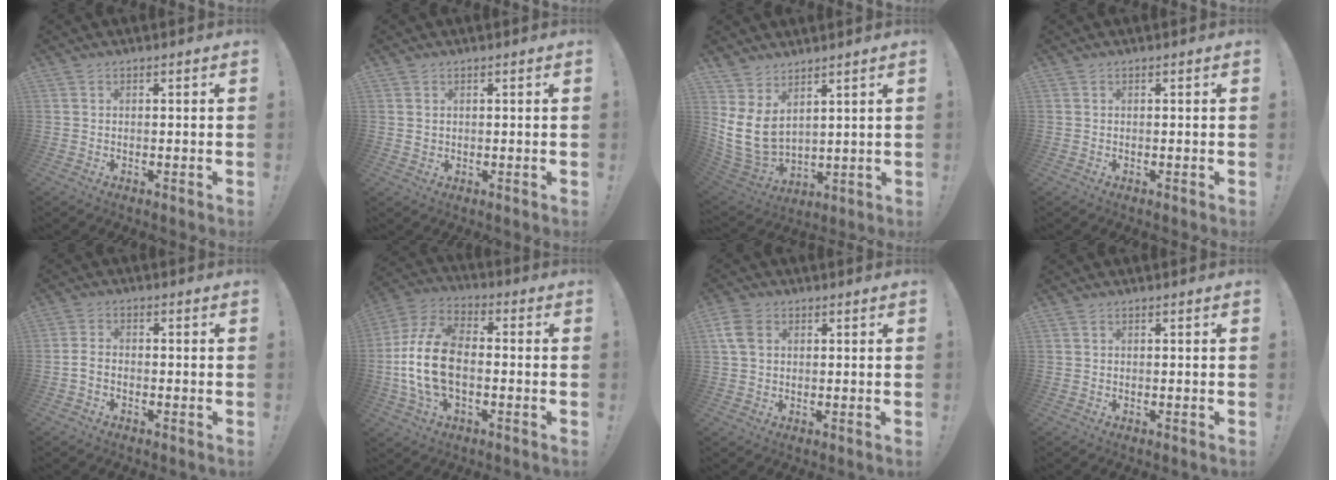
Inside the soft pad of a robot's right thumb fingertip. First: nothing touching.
{"total": 1.1, "force": [0.4, 0.9, 0.4], "torque": [-0.007, 0.002, 0.007]}
{"total": 11.5, "force": [3.8, 7.5, 7.9], "torque": [-0.163, -0.038, 0.077]}
{"total": 0.0}
{"total": 2.6, "force": [-1.4, 1.5, 1.6], "torque": [-0.029, 0.005, -0.027]}
{"total": 17.1, "force": [-2.4, 10.6, 13.2], "torque": [-0.257, 0.019, -0.036]}
{"total": 6.9, "force": [2.2, 4.9, 4.3], "torque": [-0.090, 0.003, 0.044]}
{"total": 0.0}